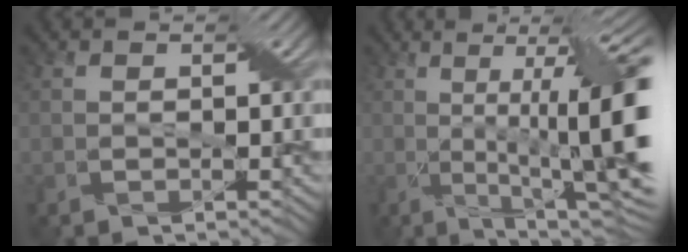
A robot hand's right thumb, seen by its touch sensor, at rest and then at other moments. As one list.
[{"total": 17.4, "force": [0.7, 4.6, 16.7], "torque": [-0.221, 0.016, 0.012]}]